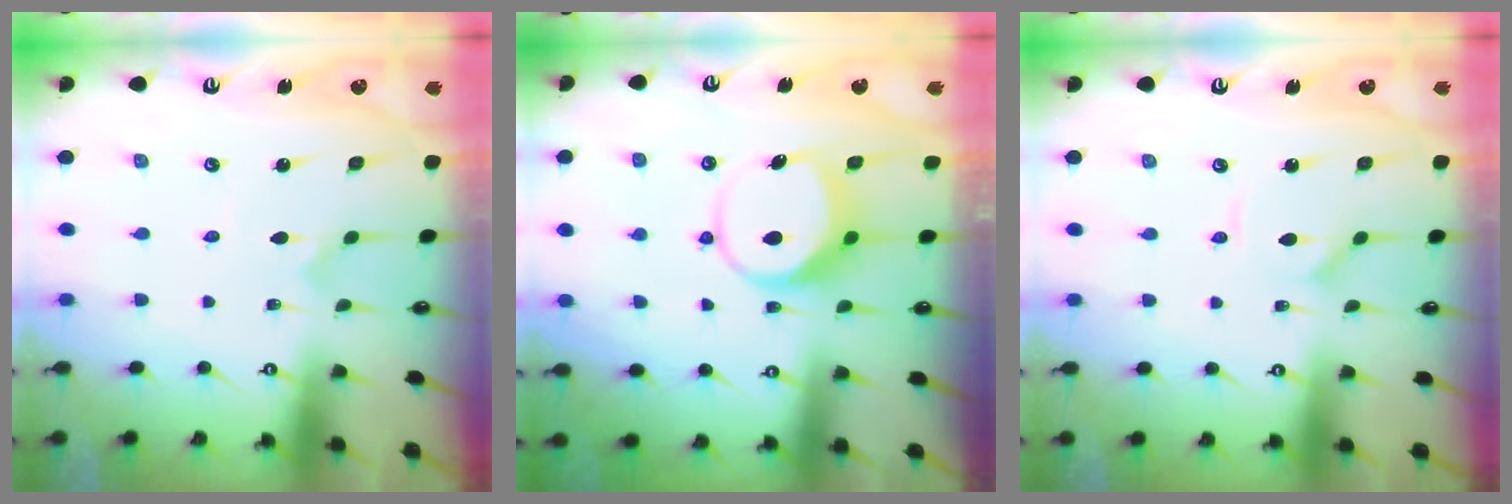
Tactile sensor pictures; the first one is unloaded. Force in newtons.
{"total": 7.4, "press": 7.4, "slide": 0.6}
{"total": 2.2, "press": 2.2, "slide": 0.4}